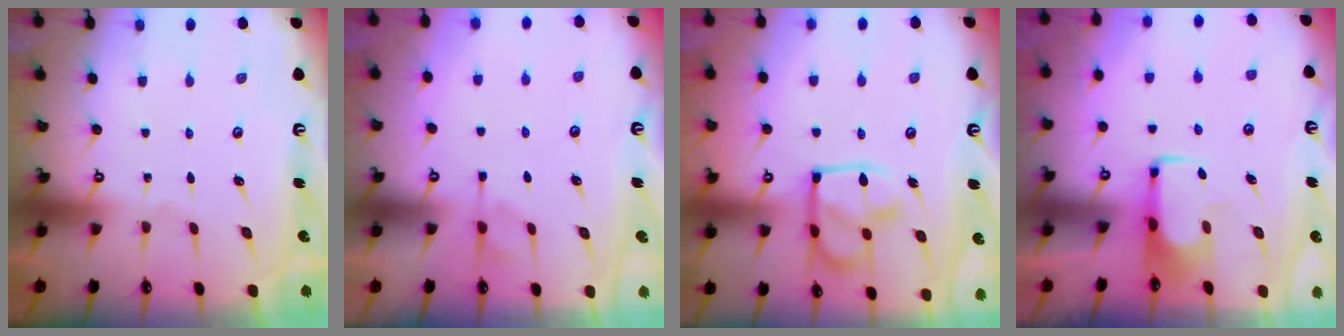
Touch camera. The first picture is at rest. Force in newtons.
{"total": 0.9, "press": 0.1, "slide": 0.9}
{"total": 14.3, "press": 14.2, "slide": 1.0}
{"total": 1.8, "press": 1.7, "slide": 0.5}